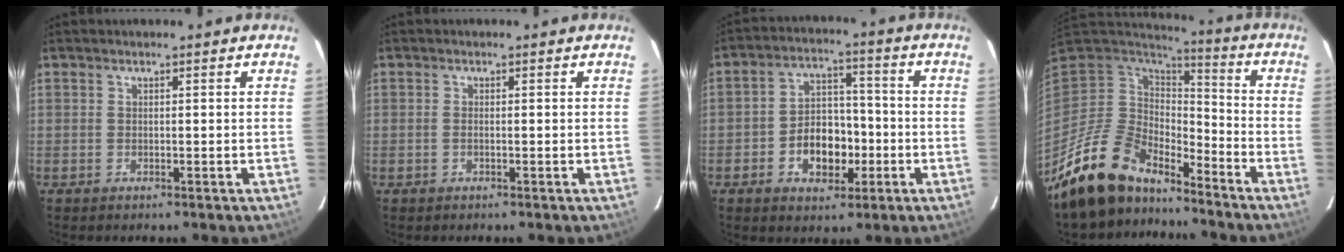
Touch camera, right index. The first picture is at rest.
{"total": 0.6, "force": [-0.2, 0.2, 0.5], "torque": [-0.013, 0.002, -0.006]}
{"total": 9.4, "force": [-3.3, 6.6, 5.8], "torque": [-0.113, 0.021, -0.042]}
{"total": 16.4, "force": [-13.6, 6.7, 6.2], "torque": [-0.148, -0.008, -0.240]}